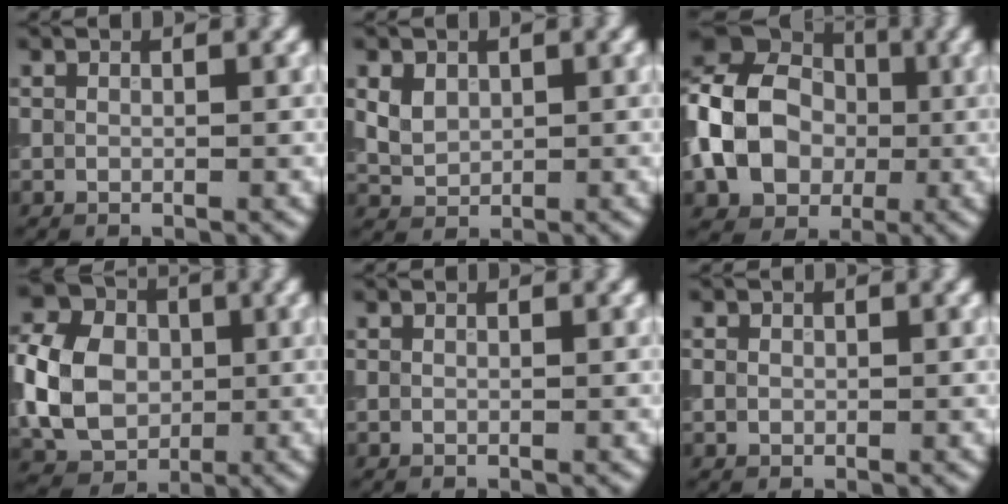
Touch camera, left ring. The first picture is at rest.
{"total": 2.4, "force": [0.7, 1.9, 1.3], "torque": [-0.027, -0.002, 0.017]}
{"total": 10.5, "force": [-1.3, 8.2, 6.5], "torque": [-0.135, 0.004, -0.038]}
{"total": 8.7, "force": [-0.3, 7.1, 5.1], "torque": [-0.116, 0.010, -0.014]}
{"total": 0.0}
{"total": 0.9, "force": [0.0, 0.8, 0.3], "torque": [-0.005, -0.001, -0.001]}